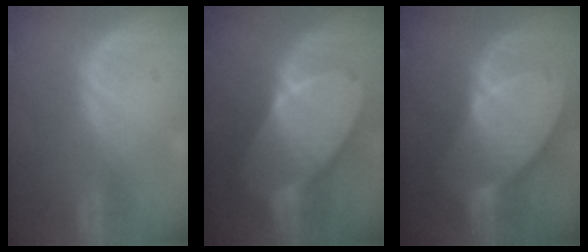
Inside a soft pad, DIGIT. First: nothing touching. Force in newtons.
{"total": 10.8, "press": 10.8, "slide": 0.6}
{"total": 10.2, "press": 8.9, "slide": 5.0}